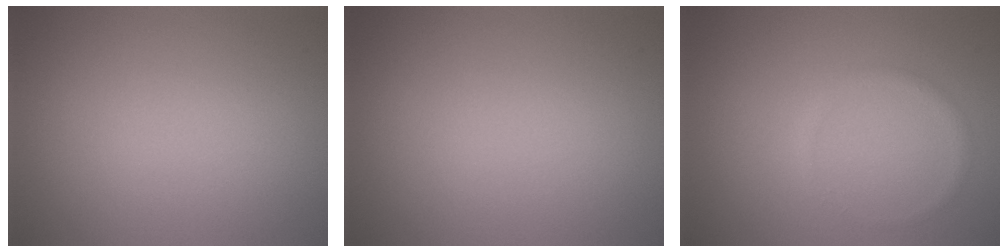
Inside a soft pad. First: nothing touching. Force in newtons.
{"total": 0.0}
{"total": 0.9, "press": 0.9, "slide": 0.1}